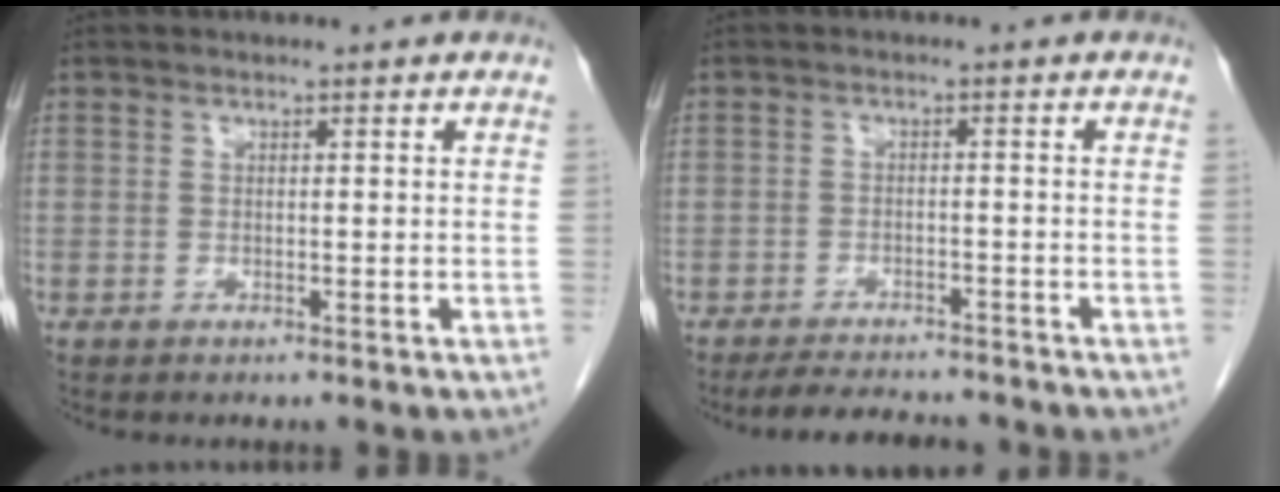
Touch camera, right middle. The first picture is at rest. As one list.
[{"total": 7.0, "force": [-6.4, 1.7, 2.3], "torque": [-0.032, -0.009, -0.095]}]